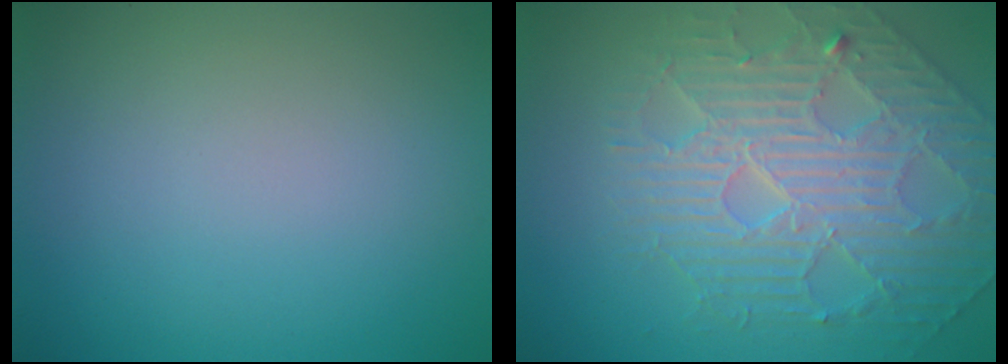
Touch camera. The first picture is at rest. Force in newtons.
{"total": 5.0, "press": 4.8, "slide": 1.5}